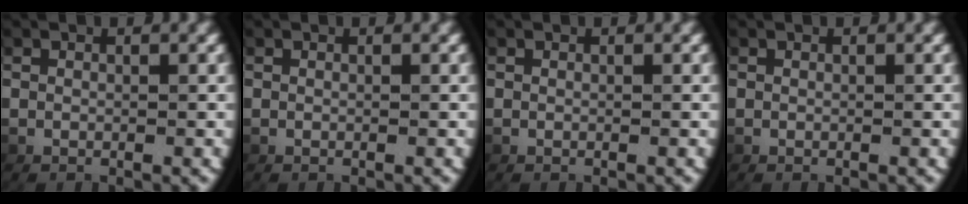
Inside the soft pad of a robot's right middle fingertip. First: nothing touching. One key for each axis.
{"total": 0.0}
{"total": 0.0}
{"total": 0.0}